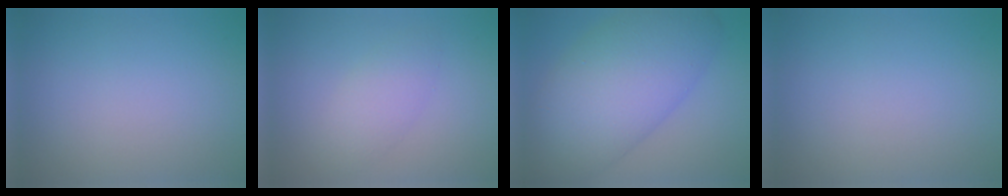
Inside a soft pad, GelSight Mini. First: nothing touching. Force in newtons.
{"total": 2.4, "press": 2.4, "slide": 0.2}
{"total": 11.1, "press": 11.1, "slide": 0.3}
{"total": 0.0}